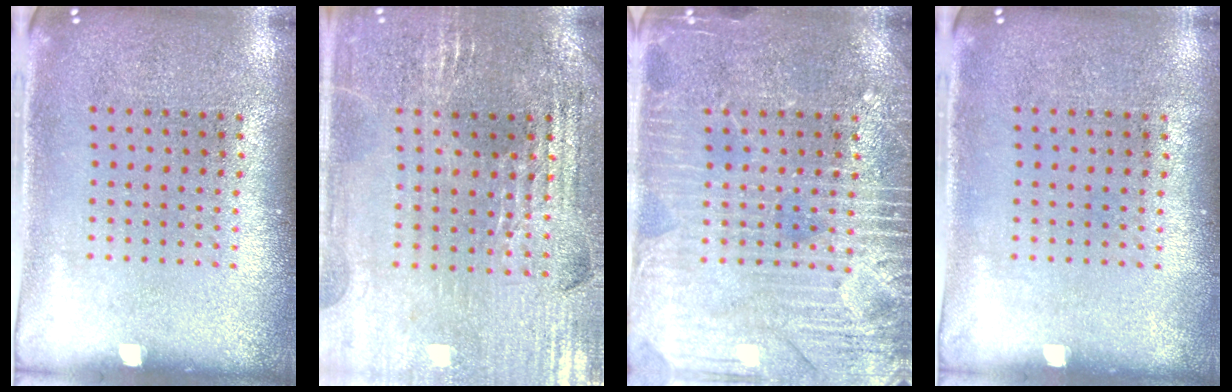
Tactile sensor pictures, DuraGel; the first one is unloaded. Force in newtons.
{"total": 2.9, "press": 2.8, "slide": 0.5}
{"total": 5.2, "press": 5.1, "slide": 0.7}
{"total": 0.0}